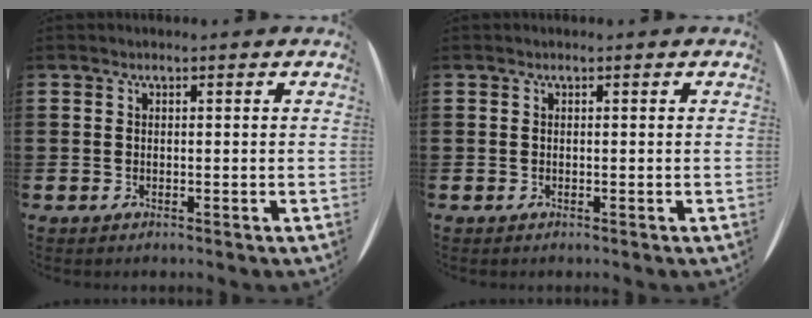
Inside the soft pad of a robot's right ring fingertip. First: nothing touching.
{"total": 0.0}